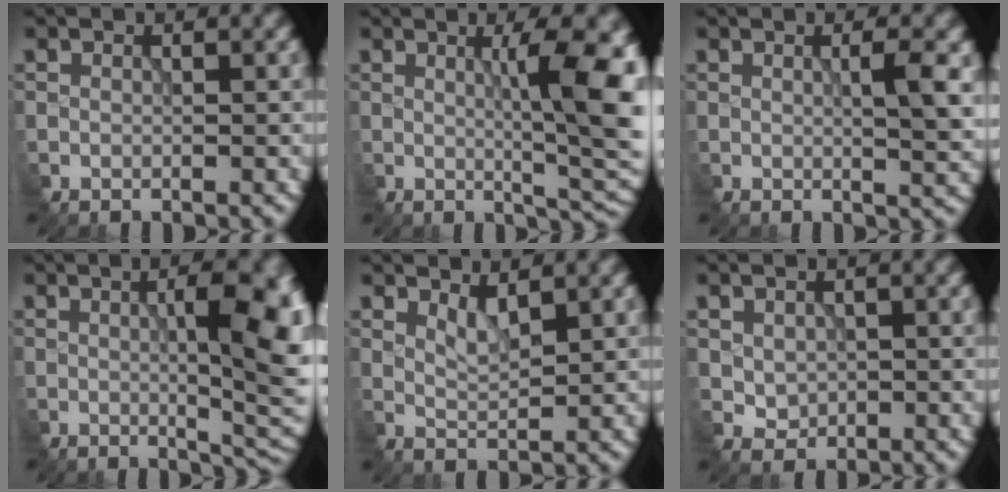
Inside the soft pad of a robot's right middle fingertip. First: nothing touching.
{"total": 9.7, "force": [1.3, 2.5, 9.3], "torque": [-0.118, -0.003, 0.027]}
{"total": 3.1, "force": [0.5, 0.6, 3.0], "torque": [-0.041, -0.001, 0.011]}
{"total": 10.2, "force": [0.6, 2.9, 9.7], "torque": [-0.118, 0.001, 0.016]}
{"total": 1.5, "force": [1.2, 0.4, 0.8], "torque": [-0.022, -0.007, 0.028]}
{"total": 1.3, "force": [0.2, 1.3, 0.4], "torque": [-0.012, -0.005, 0.014]}